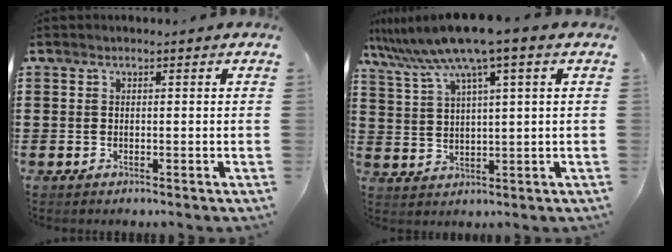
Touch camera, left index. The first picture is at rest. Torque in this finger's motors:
{"motor_torque": [0.53, 0.48, 1.01, 0.21]}